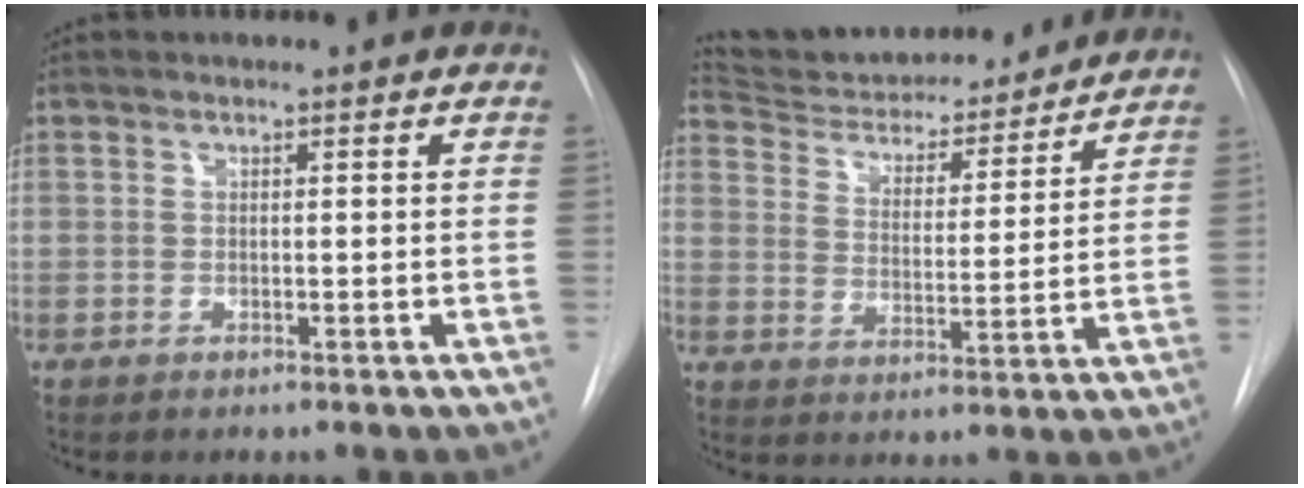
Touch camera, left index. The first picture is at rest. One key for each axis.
{"total": 17.6, "fx": 16.3, "fy": 4.0, "fz": 5.0, "tx": -0.075, "ty": -0.003, "tz": 0.240}